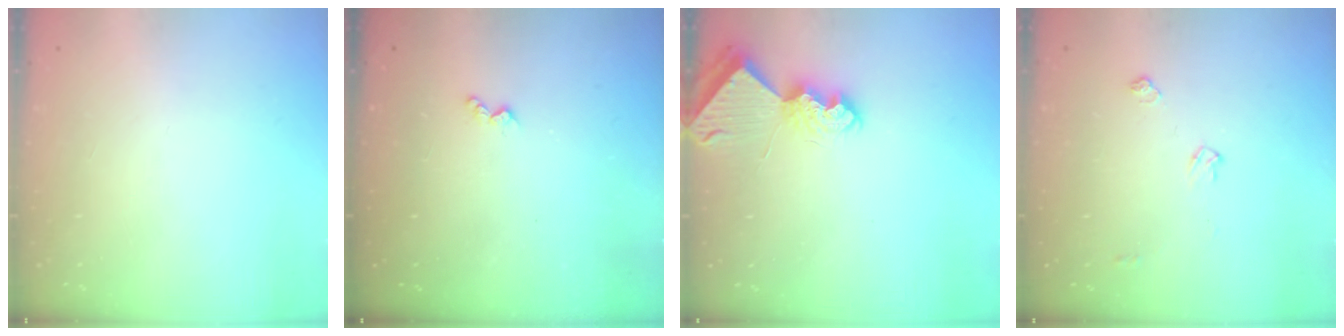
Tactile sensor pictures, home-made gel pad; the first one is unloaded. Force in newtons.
{"total": 3.6, "press": 3.5, "slide": 0.6}
{"total": 8.0, "press": 8.0, "slide": 0.3}
{"total": 5.2, "press": 5.1, "slide": 0.8}